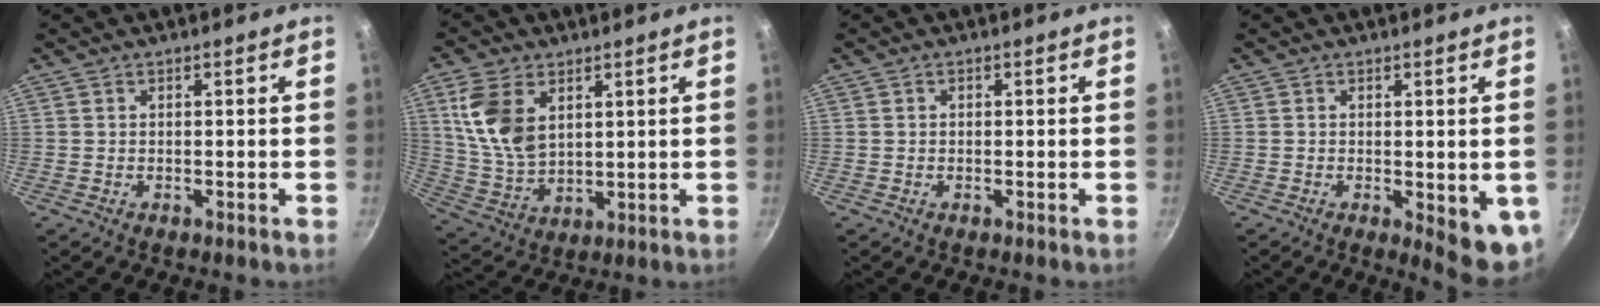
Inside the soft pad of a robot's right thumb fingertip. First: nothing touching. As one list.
[{"total": 11.8, "force": [4.2, 7.4, 8.3], "torque": [-0.151, -0.022, 0.094]}, {"total": 0.6, "force": [0.0, 0.5, 0.2], "torque": [-0.002, 0.004, 0.000]}, {"total": 7.4, "force": [-1.0, 2.8, 6.8], "torque": [-0.067, -0.005, -0.006]}]